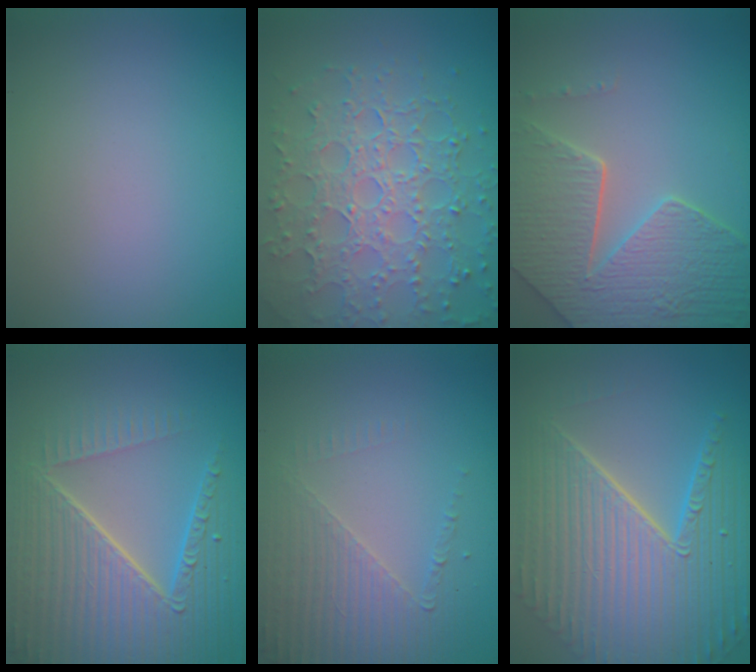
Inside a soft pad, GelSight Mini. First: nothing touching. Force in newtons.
{"total": 7.7, "press": 5.7, "slide": 5.1}
{"total": 8.7, "press": 6.2, "slide": 6.1}
{"total": 8.5, "press": 5.9, "slide": 6.1}
{"total": 4.9, "press": 3.2, "slide": 3.7}
{"total": 11.2, "press": 7.4, "slide": 8.5}